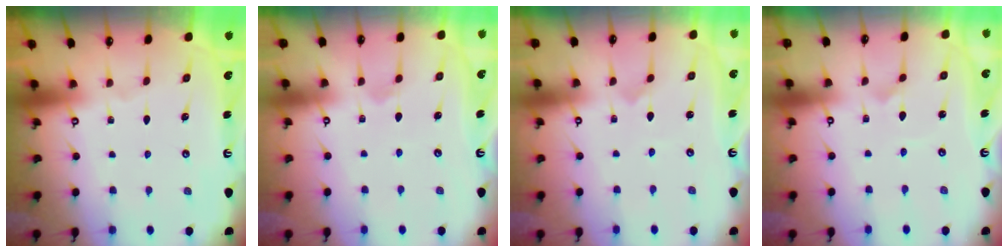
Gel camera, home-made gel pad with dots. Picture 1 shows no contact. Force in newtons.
{"total": 1.5, "press": 1.5, "slide": 0.4}
{"total": 0.0}
{"total": 1.0, "press": 1.0, "slide": 0.0}